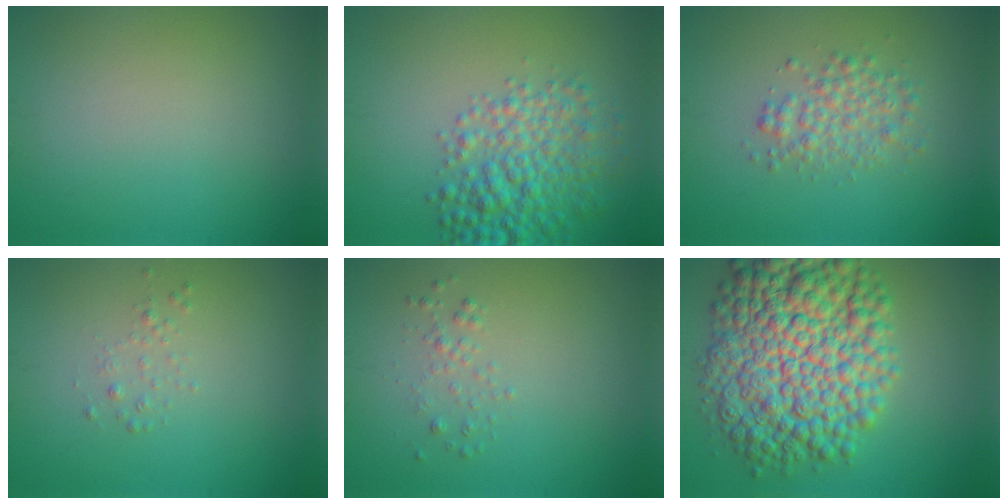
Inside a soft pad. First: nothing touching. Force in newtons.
{"total": 5.5, "press": 5.5, "slide": 0.2}
{"total": 2.8, "press": 2.8, "slide": 0.0}
{"total": 0.8, "press": 0.8, "slide": 0.1}
{"total": 1.0, "press": 1.0, "slide": 0.0}
{"total": 13.2, "press": 13.2, "slide": 0.2}